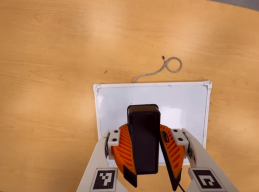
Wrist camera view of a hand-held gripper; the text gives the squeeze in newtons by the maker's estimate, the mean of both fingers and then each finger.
{"total": 11.0, "left": 10.9, "right": 11.1}